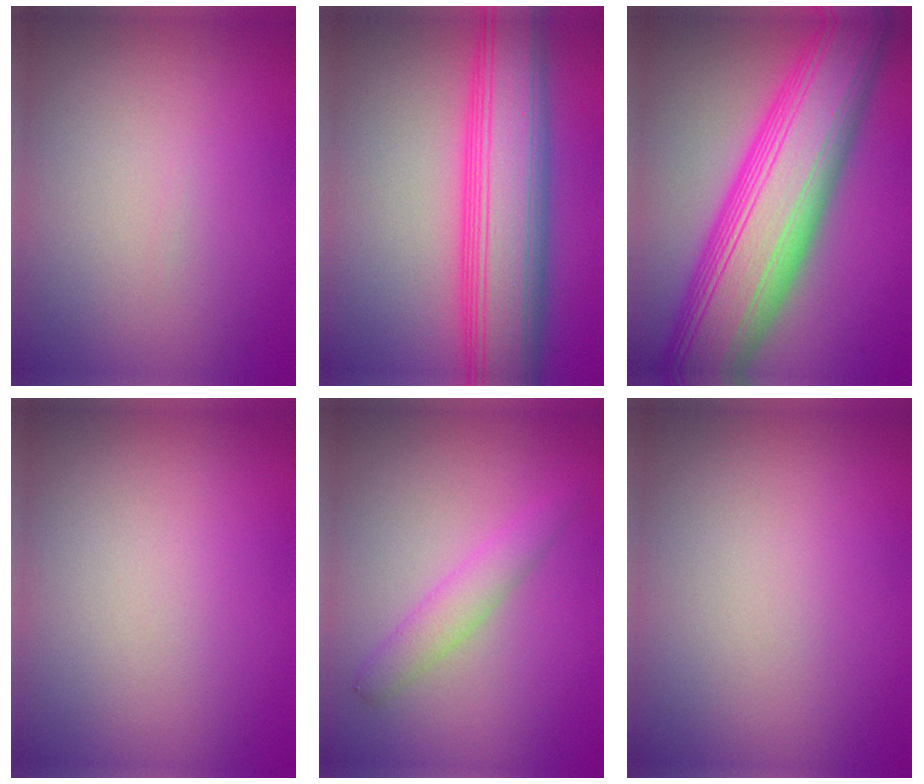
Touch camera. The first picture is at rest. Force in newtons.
{"total": 10.0, "press": 10.0, "slide": 0.1}
{"total": 14.7, "press": 14.7, "slide": 0.5}
{"total": 0.0}
{"total": 2.3, "press": 2.3, "slide": 0.1}
{"total": 0.0}